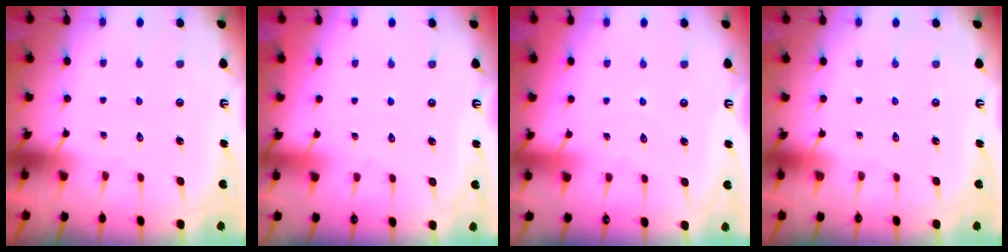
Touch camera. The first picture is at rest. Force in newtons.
{"total": 2.9, "press": 2.9, "slide": 0.3}
{"total": 2.7, "press": 2.7, "slide": 0.4}
{"total": 0.0}